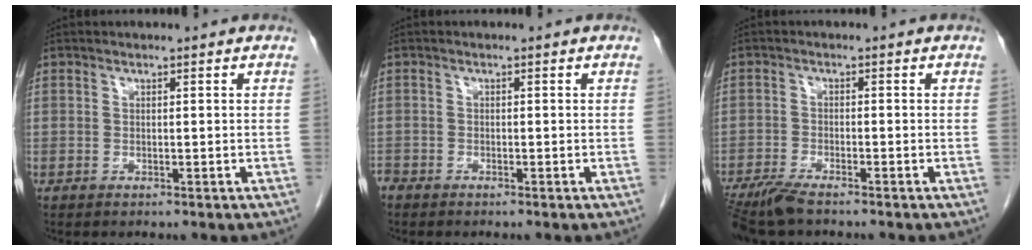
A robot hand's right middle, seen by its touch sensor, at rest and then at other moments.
{"total": 1.0, "force": [-1.0, 0.2, 0.1], "torque": [-0.004, -0.002, -0.019]}
{"total": 5.7, "force": [-4.7, 0.7, 3.1], "torque": [-0.057, -0.015, -0.086]}